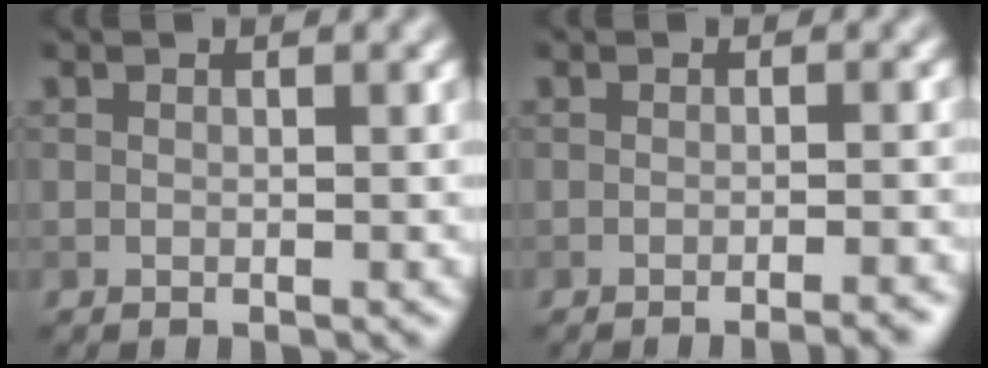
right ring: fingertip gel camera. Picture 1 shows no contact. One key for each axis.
{"total": 2.8, "fx": -2.0, "fy": 0.6, "fz": 1.9, "tx": -0.014, "ty": 0.009, "tz": -0.032}